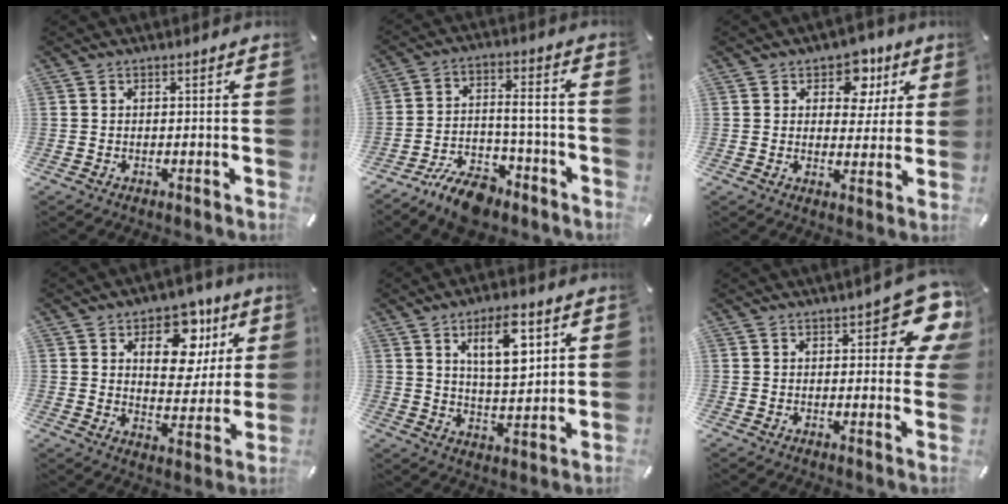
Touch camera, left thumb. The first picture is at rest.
{"total": 11.2, "force": [-7.5, 5.1, 6.6], "torque": [-0.108, 0.053, -0.134]}
{"total": 9.3, "force": [4.2, 6.6, 5.0], "torque": [-0.053, -0.015, 0.068]}
{"total": 14.5, "force": [7.2, 9.1, 8.6], "torque": [-0.110, -0.033, 0.121]}
{"total": 11.6, "force": [5.8, 4.9, 8.8], "torque": [-0.136, -0.019, 0.094]}
{"total": 11.0, "force": [5.8, 4.5, 8.2], "torque": [-0.092, -0.035, 0.096]}